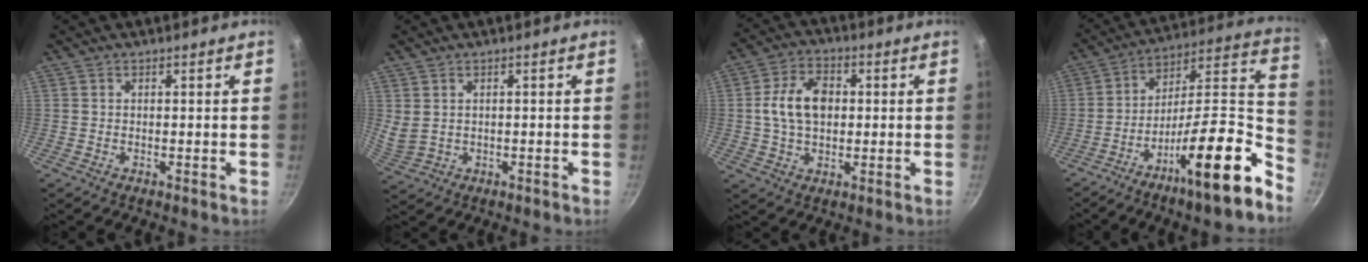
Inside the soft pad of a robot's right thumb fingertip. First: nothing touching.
{"total": 2.9, "force": [0.4, 2.0, 2.0], "torque": [-0.044, -0.002, 0.024]}
{"total": 10.1, "force": [0.8, 7.0, 7.2], "torque": [-0.112, 0.015, 0.008]}
{"total": 22.1, "force": [-12.3, 4.5, 17.8], "torque": [-0.223, 0.085, -0.217]}